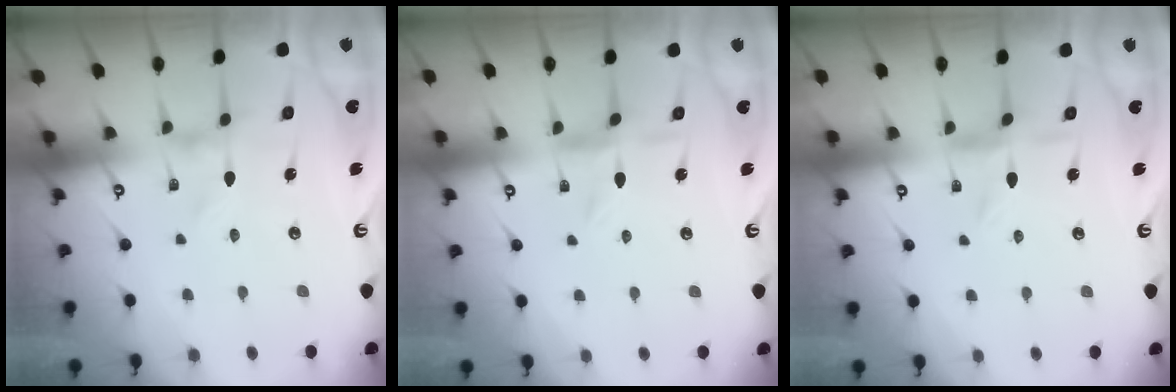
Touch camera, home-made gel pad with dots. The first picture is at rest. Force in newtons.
{"total": 2.1, "press": 2.1, "slide": 0.3}
{"total": 2.1, "press": 2.1, "slide": 0.3}